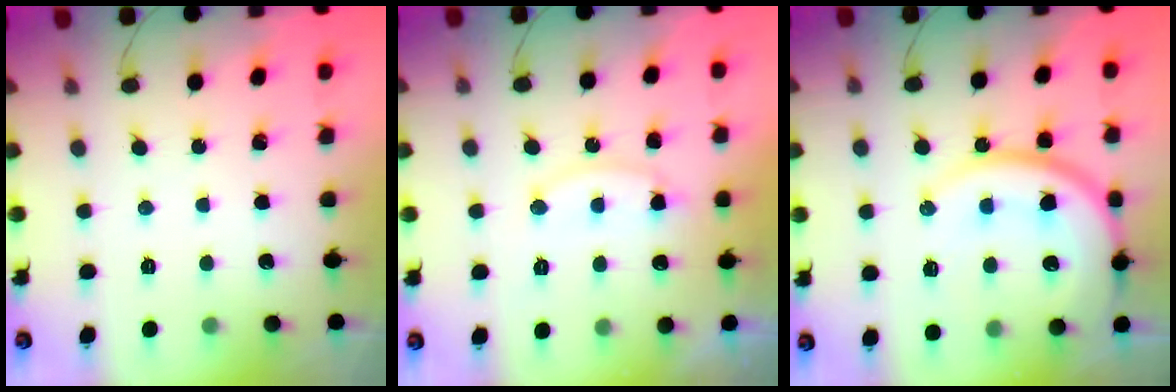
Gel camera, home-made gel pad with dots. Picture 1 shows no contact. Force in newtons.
{"total": 11.1, "press": 11.1, "slide": 0.7}
{"total": 19.6, "press": 19.3, "slide": 3.5}